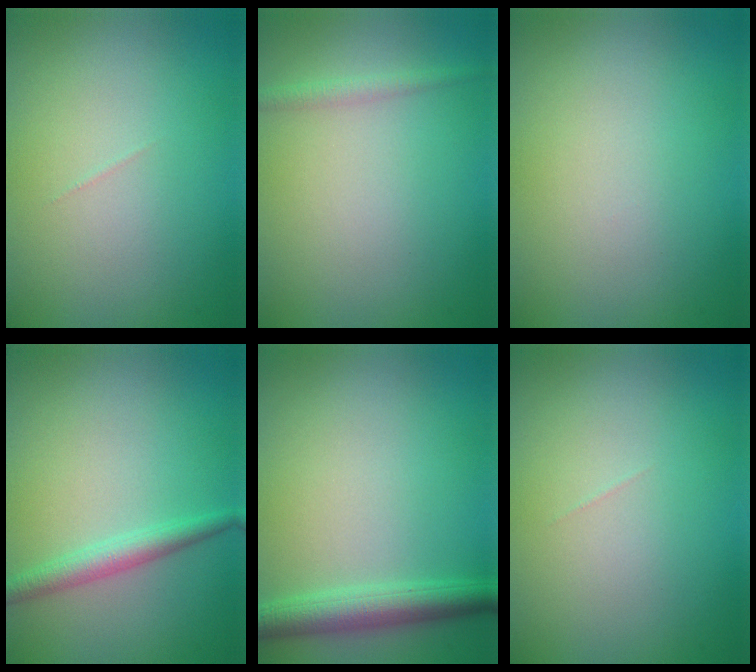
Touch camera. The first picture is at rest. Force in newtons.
{"total": 1.2, "press": 1.2, "slide": 0.1}
{"total": 0.0}
{"total": 2.3, "press": 2.3, "slide": 0.0}
{"total": 3.6, "press": 3.6, "slide": 0.1}
{"total": 0.0}